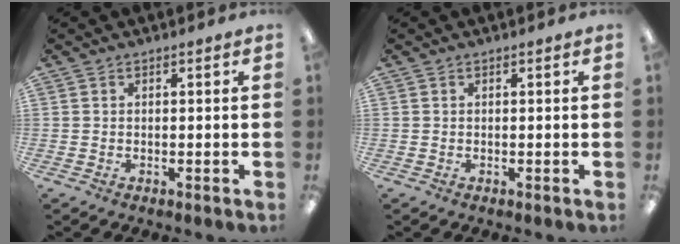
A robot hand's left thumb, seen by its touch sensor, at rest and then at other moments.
{"total": 0.0}